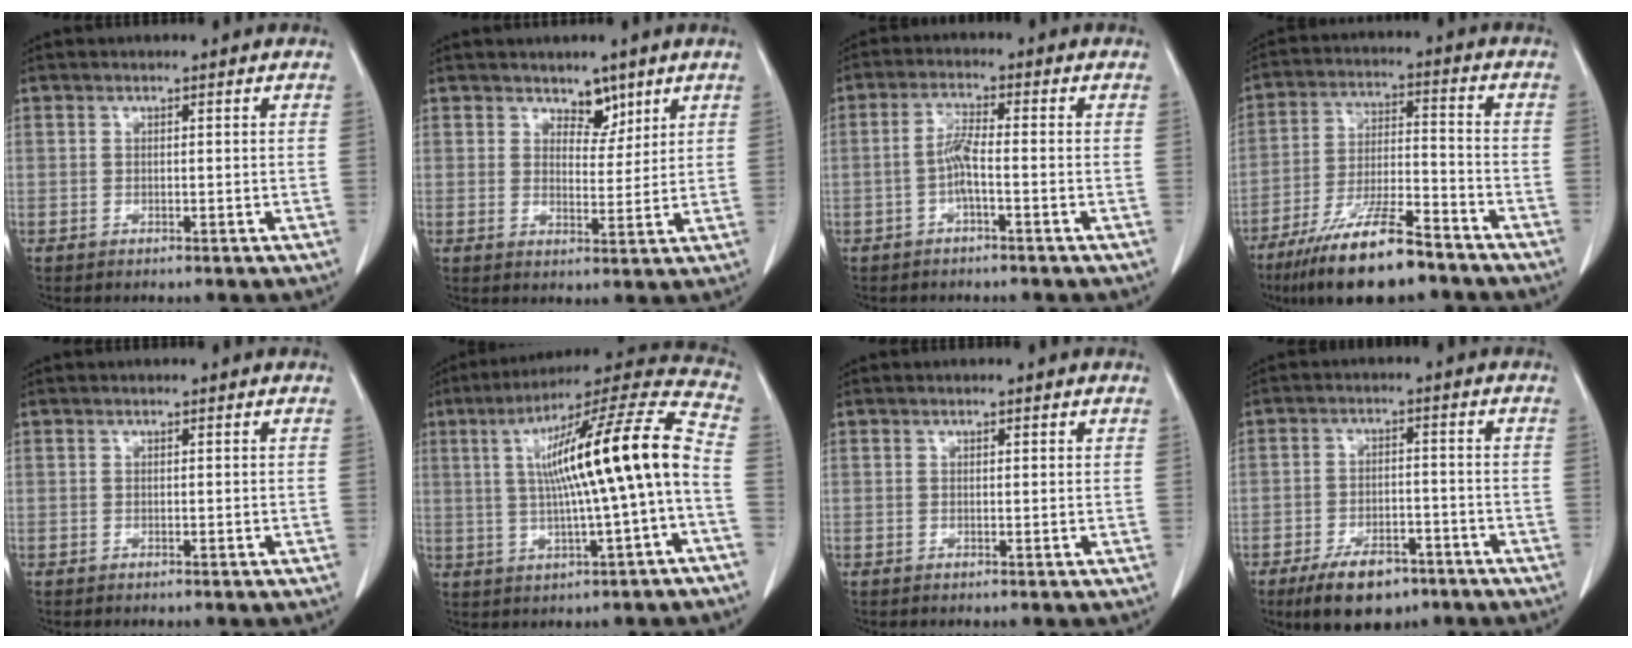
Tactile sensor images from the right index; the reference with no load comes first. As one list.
[{"total": 4.0, "force": [3.0, 2.2, 1.5], "torque": [-0.013, -0.004, 0.050]}, {"total": 3.6, "force": [-1.1, 0.3, 3.5], "torque": [-0.071, 0.005, -0.025]}, {"total": 13.7, "force": [-10.2, 2.3, 8.9], "torque": [-0.167, -0.022, -0.180]}, {"total": 0.0}, {"total": 17.6, "force": [0.2, 0.7, 17.6], "torque": [-0.276, 0.034, 0.003]}, {"total": 0.5, "force": [0.4, 0.2, 0.3], "torque": [-0.005, -0.001, 0.005]}, {"total": 7.4, "force": [-4.7, 3.8, 4.1], "torque": [-0.070, -0.001, -0.072]}]